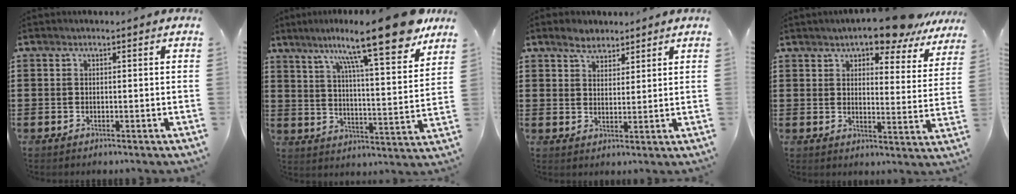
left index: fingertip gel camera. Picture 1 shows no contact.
{"total": 15.8, "force": [11.7, 1.1, 10.5], "torque": [-0.184, -0.058, 0.185]}
{"total": 3.7, "force": [3.0, 1.9, 1.0], "torque": [-0.030, 0.009, 0.057]}
{"total": 7.5, "force": [6.7, 1.1, 3.2], "torque": [-0.055, -0.034, 0.113]}